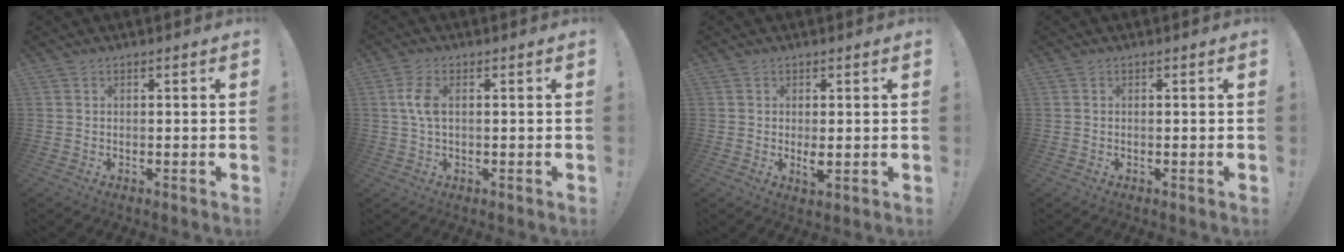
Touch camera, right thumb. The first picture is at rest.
{"total": 5.5, "force": [0.6, 3.0, 4.7], "torque": [-0.095, 0.004, 0.008]}
{"total": 2.8, "force": [0.4, 1.6, 2.3], "torque": [-0.023, -0.005, 0.007]}
{"total": 0.0}